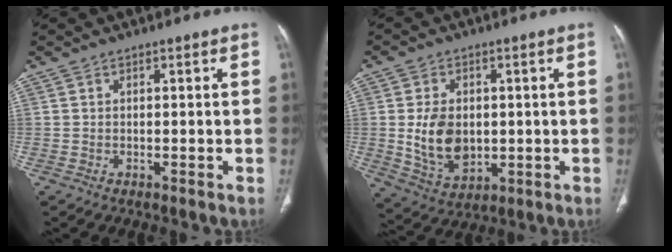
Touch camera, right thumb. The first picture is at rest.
{"total": 10.5, "force": [0.1, 7.3, 7.5], "torque": [-0.114, -0.010, 0.018]}